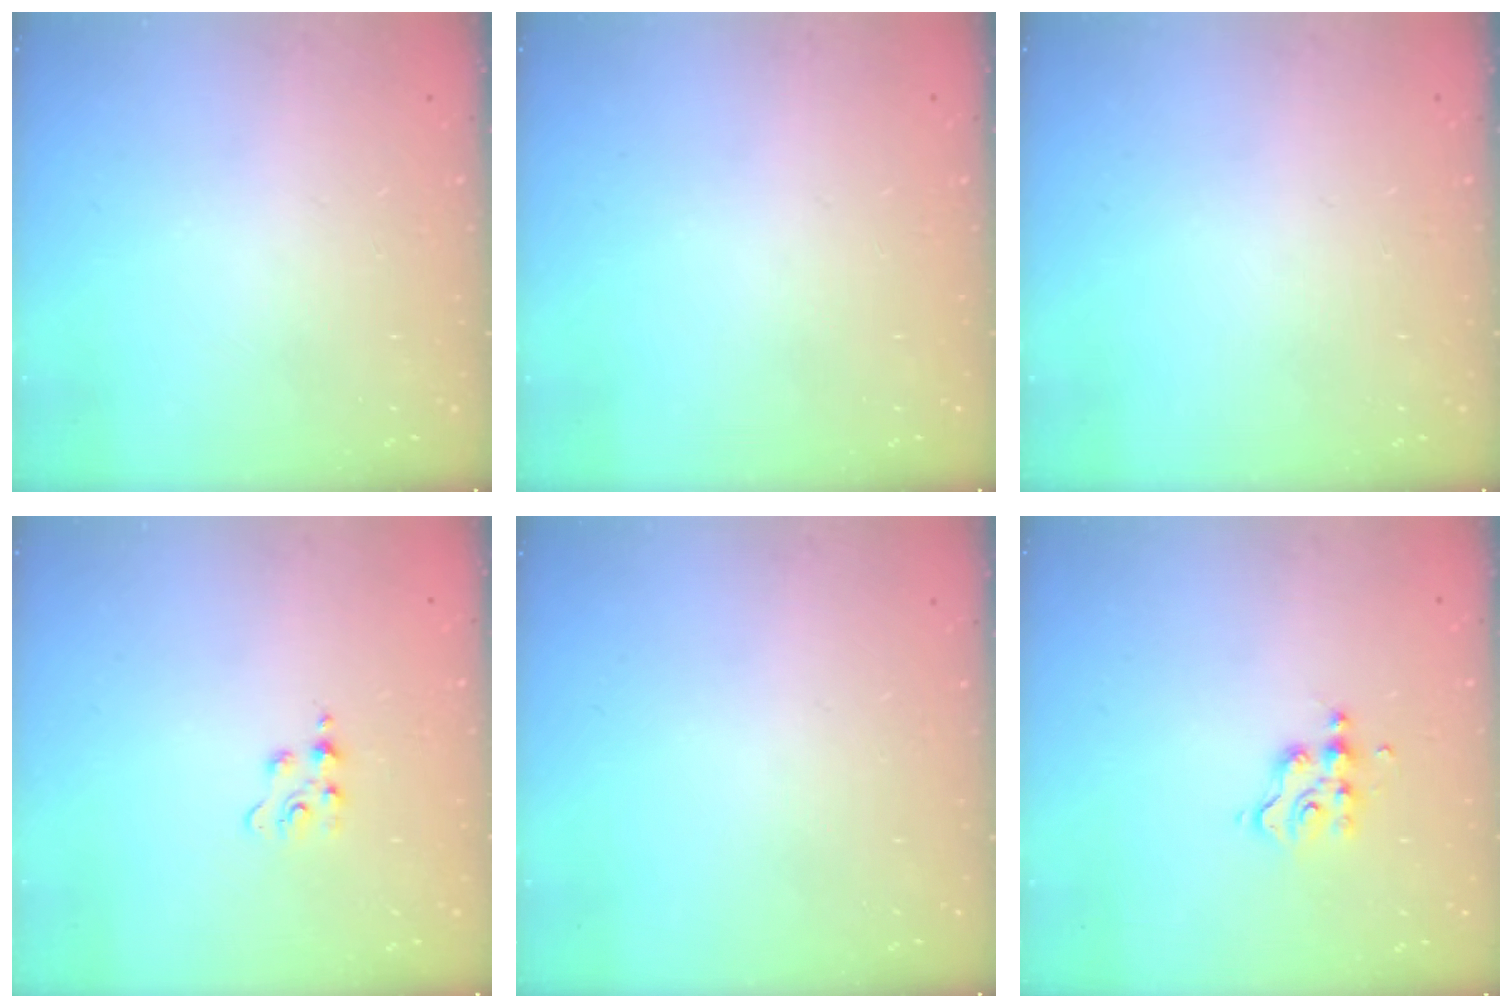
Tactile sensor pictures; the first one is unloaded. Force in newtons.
{"total": 0.0}
{"total": 0.0}
{"total": 3.1, "press": 3.0, "slide": 0.4}
{"total": 0.0}
{"total": 3.8, "press": 3.8, "slide": 0.2}